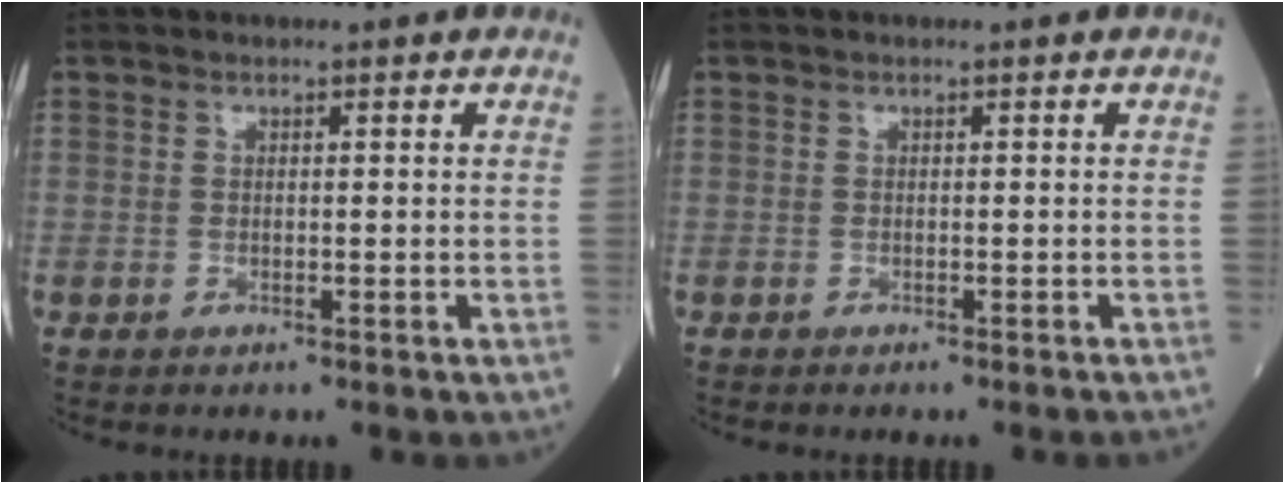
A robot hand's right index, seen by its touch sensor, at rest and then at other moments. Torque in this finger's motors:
{"motor_torque": [-1.65, -0.03, -0.26, -0.04]}